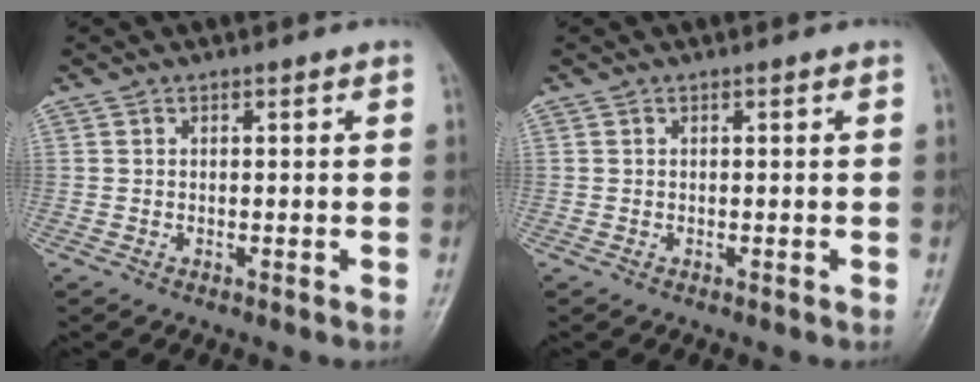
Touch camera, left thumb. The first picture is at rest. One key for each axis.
{"total": 0.0}